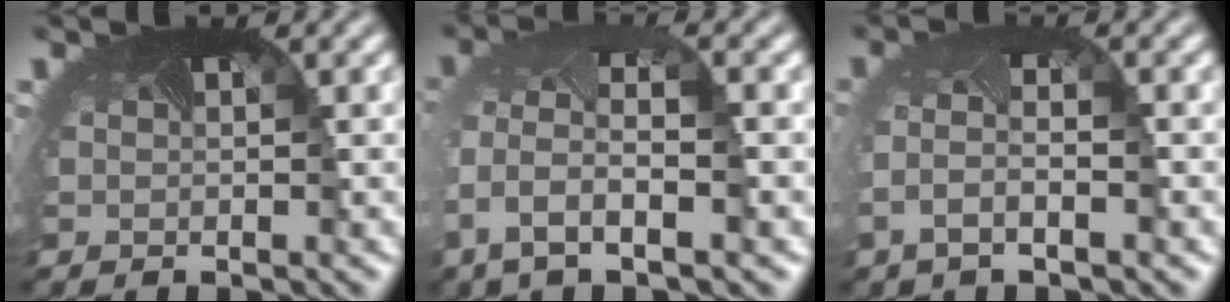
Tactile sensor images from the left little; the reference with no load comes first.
{"total": 6.9, "force": [-1.8, 3.6, 5.5], "torque": [-0.146, -0.017, -0.031]}
{"total": 2.5, "force": [-1.2, 0.8, 2.1], "torque": [-0.066, -0.002, -0.029]}